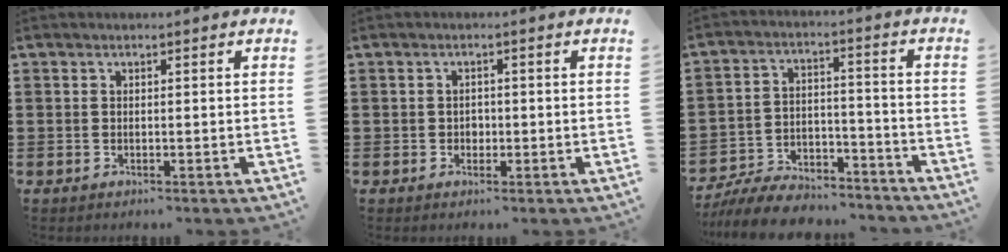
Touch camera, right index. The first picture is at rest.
{"total": 1.2, "force": [-0.2, 1.0, 0.6], "torque": [-0.014, 0.003, -0.006]}
{"total": 8.1, "force": [-7.7, 1.9, 1.8], "torque": [-0.031, 0.026, -0.147]}